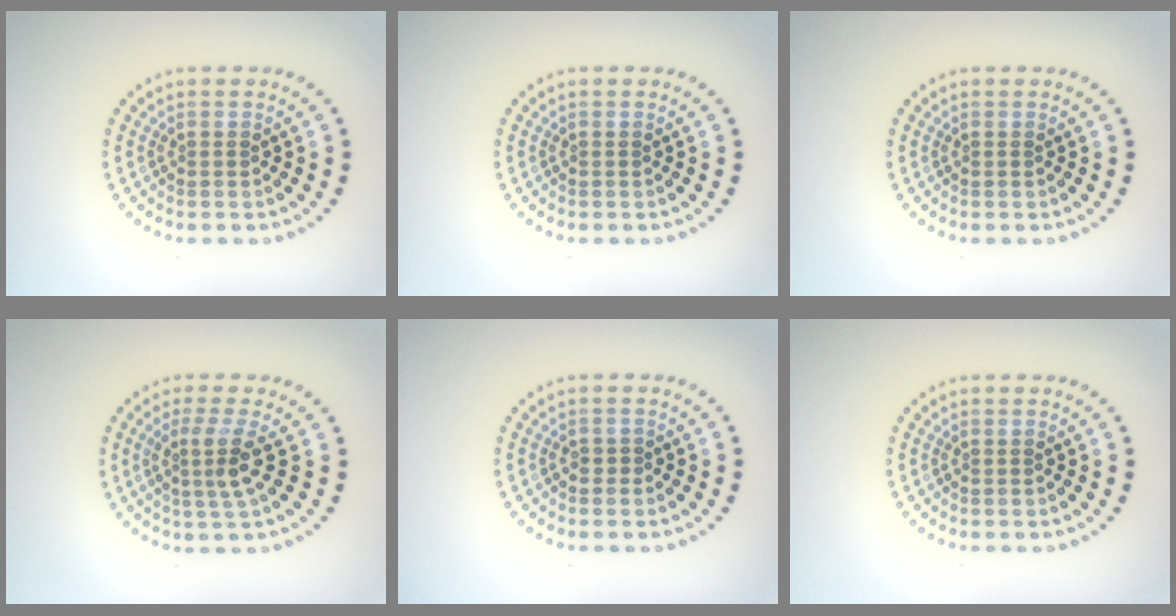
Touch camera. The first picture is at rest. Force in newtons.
{"total": 0.0}
{"total": 0.0}
{"total": 2.9, "press": 2.2, "slide": 1.9}
{"total": 0.5, "press": 0.4, "slide": 0.4}
{"total": 0.0}